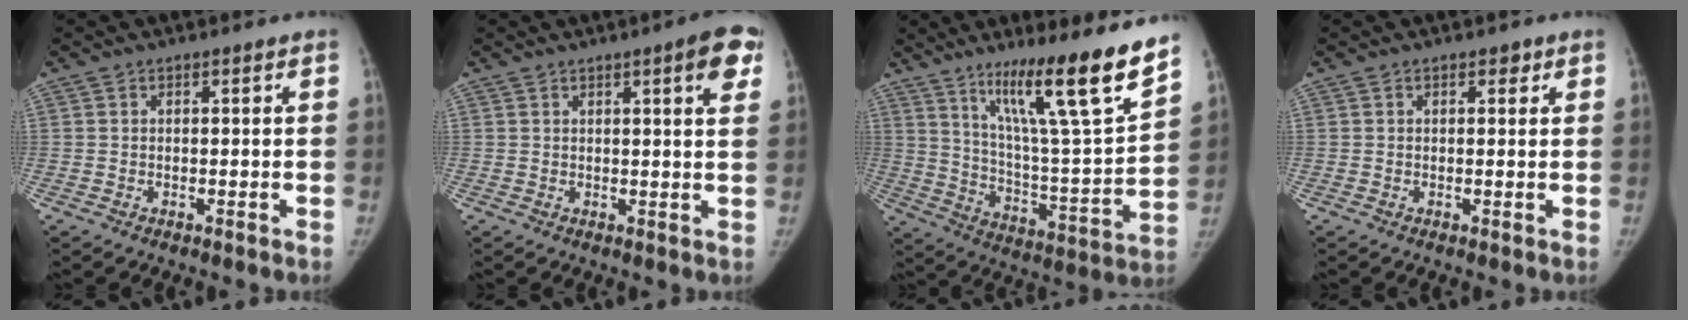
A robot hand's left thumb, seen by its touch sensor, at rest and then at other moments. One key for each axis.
{"total": 6.4, "fx": 3.1, "fy": 1.1, "fz": 5.5, "tx": -0.060, "ty": -0.008, "tz": 0.034}
{"total": 21.6, "fx": 14.6, "fy": 1.4, "fz": 15.9, "tx": -0.227, "ty": -0.075, "tz": 0.246}
{"total": 1.4, "fx": 0.8, "fy": 0.8, "fz": 0.8, "tx": 0.000, "ty": -0.001, "tz": 0.007}